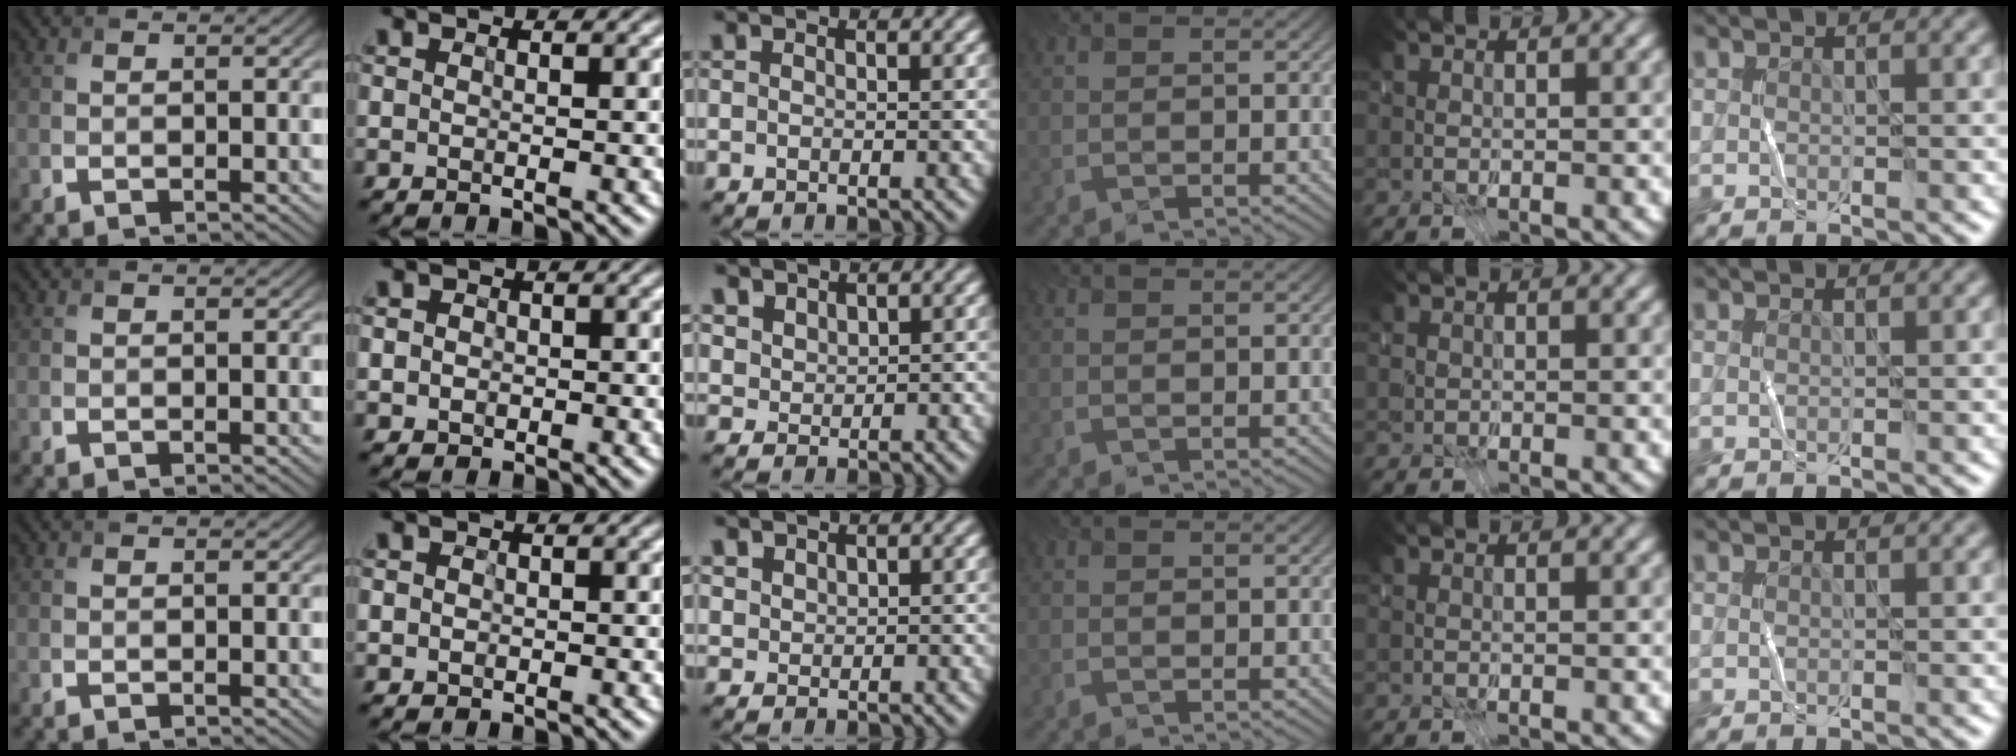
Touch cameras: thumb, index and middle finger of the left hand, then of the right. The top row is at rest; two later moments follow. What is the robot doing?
{"motion": "fold", "object": "receipt paper"}